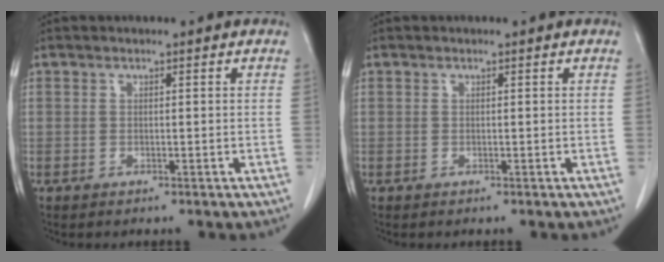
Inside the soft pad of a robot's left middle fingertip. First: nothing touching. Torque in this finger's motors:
{"motor_torque": [-0.08, 0.04, 0.01, 0.00]}